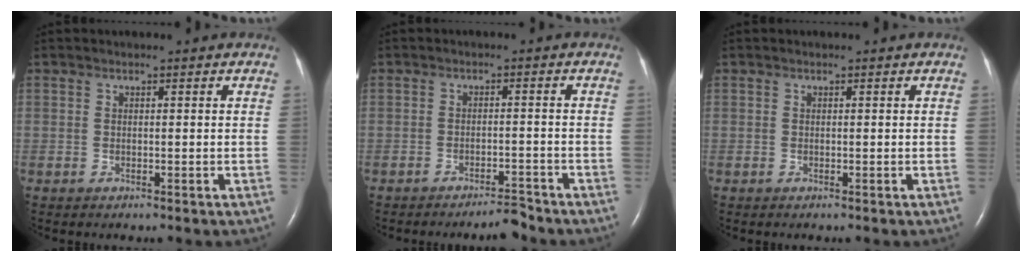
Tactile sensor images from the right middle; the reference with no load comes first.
{"total": 2.9, "force": [-2.8, 0.1, 0.9], "torque": [-0.011, -0.007, -0.045]}
{"total": 0.0}